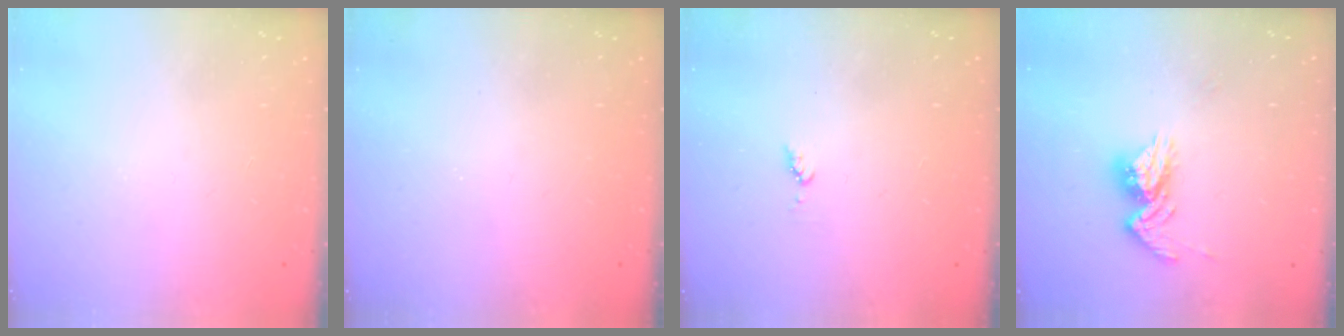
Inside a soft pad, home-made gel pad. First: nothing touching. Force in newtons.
{"total": 0.0}
{"total": 4.4, "press": 4.3, "slide": 0.4}
{"total": 11.5, "press": 11.4, "slide": 0.8}